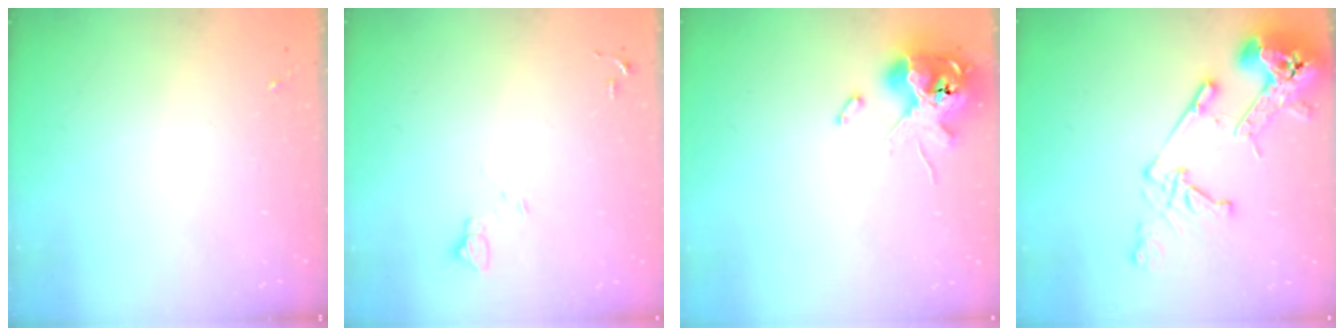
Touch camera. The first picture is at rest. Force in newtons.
{"total": 4.5, "press": 4.5, "slide": 0.4}
{"total": 14.6, "press": 14.4, "slide": 2.8}
{"total": 18.8, "press": 18.6, "slide": 2.5}